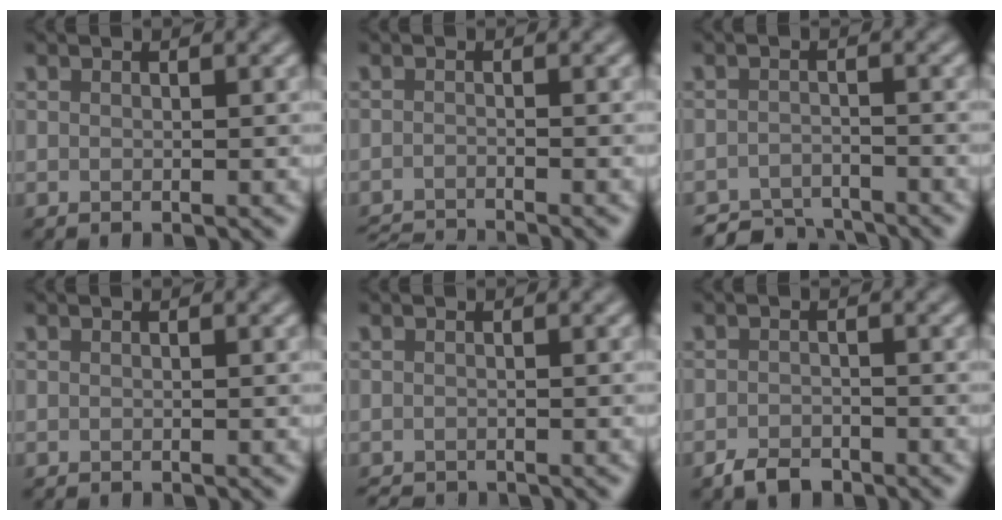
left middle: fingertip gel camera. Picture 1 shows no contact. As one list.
[{"total": 3.8, "force": [-3.5, 0.3, 1.3], "torque": [-0.021, -0.013, -0.065]}, {"total": 3.8, "force": [-3.6, 0.8, 0.5], "torque": [-0.004, -0.003, -0.067]}, {"total": 0.0}, {"total": 1.4, "force": [-1.4, 0.2, 0.1], "torque": [0.003, -0.005, -0.022]}, {"total": 1.9, "force": [-1.5, 0.9, 0.6], "torque": [-0.011, 0.003, -0.031]}]